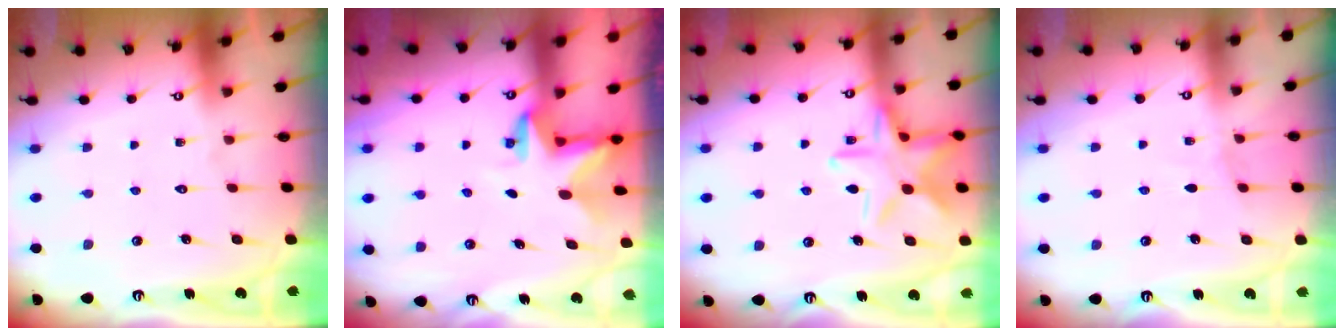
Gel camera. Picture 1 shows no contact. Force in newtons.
{"total": 2.8, "press": 2.8, "slide": 0.2}
{"total": 15.2, "press": 15.2, "slide": 1.0}
{"total": 2.7, "press": 2.7, "slide": 0.3}